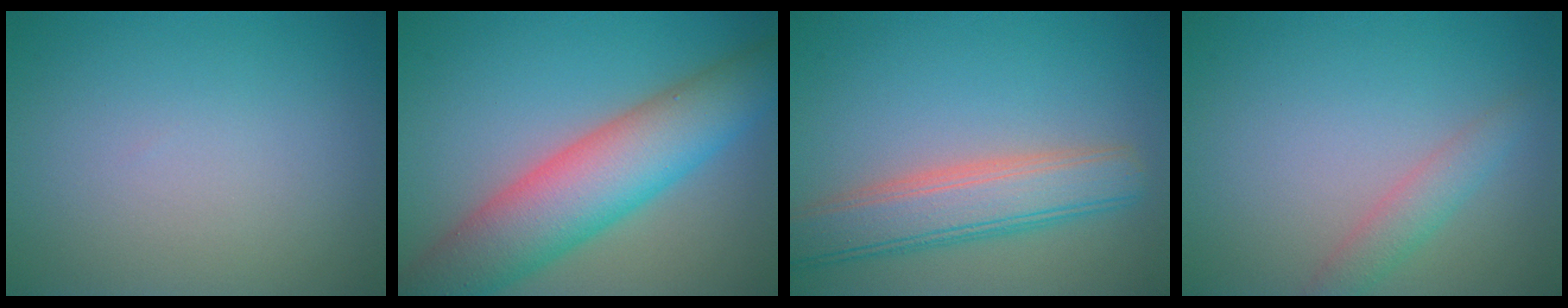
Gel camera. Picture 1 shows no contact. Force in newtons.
{"total": 9.6, "press": 9.6, "slide": 0.3}
{"total": 5.9, "press": 5.9, "slide": 0.6}
{"total": 2.1, "press": 2.1, "slide": 0.1}